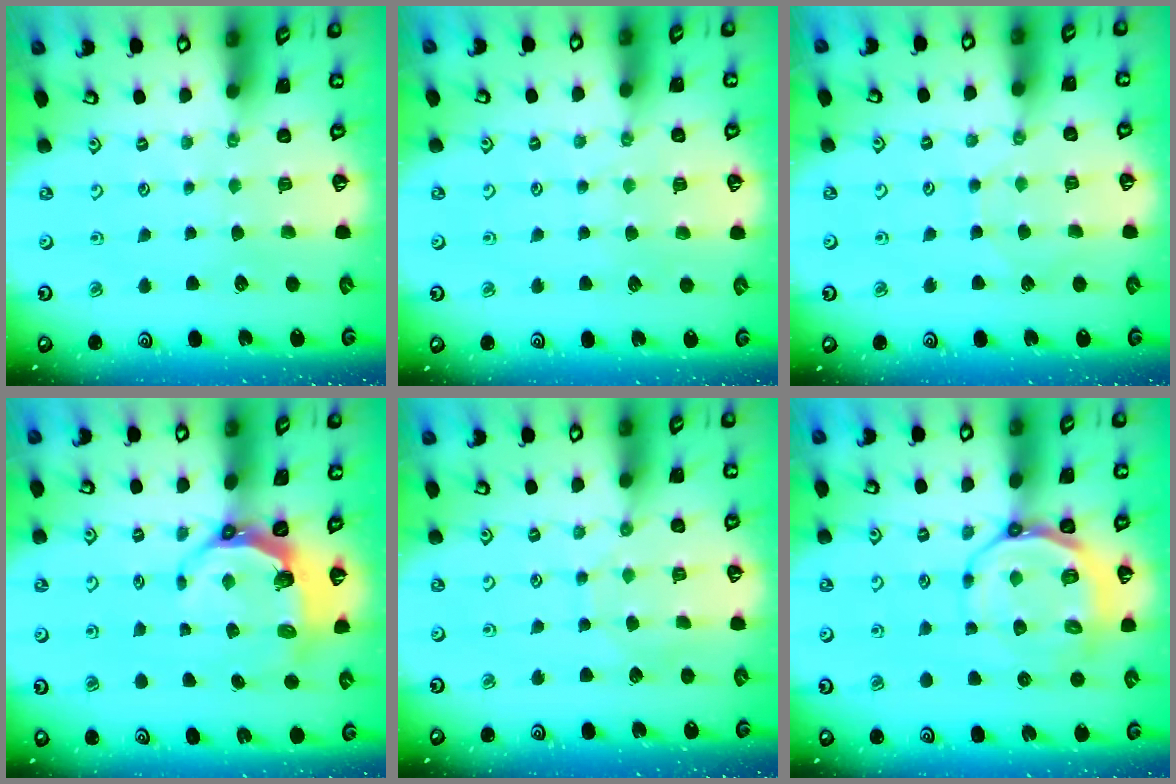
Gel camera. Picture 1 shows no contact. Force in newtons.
{"total": 3.9, "press": 3.8, "slide": 0.7}
{"total": 5.2, "press": 5.1, "slide": 0.6}
{"total": 5.7, "press": 4.2, "slide": 3.8}
{"total": 5.0, "press": 5.0, "slide": 0.4}
{"total": 11.0, "press": 10.7, "slide": 2.6}